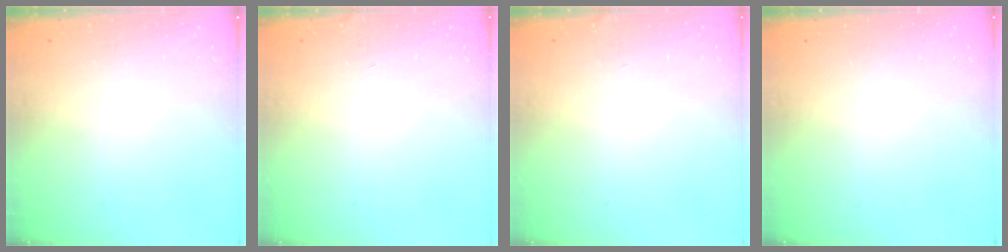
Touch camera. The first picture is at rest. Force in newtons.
{"total": 1.7, "press": 1.7, "slide": 0.1}
{"total": 1.7, "press": 1.7, "slide": 0.1}
{"total": 0.0}